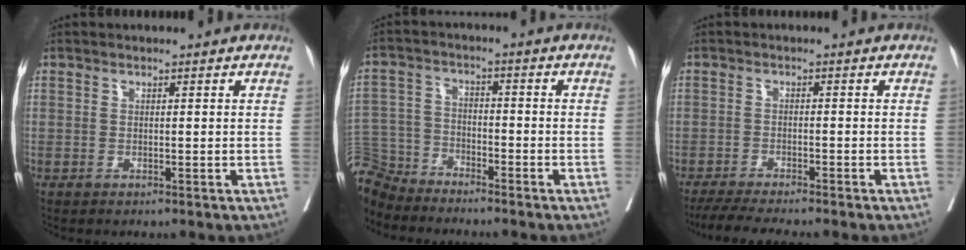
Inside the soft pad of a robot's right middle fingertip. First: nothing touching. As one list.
[{"total": 7.2, "force": [-6.9, 1.5, -0.7], "torque": [0.009, 0.004, -0.145]}, {"total": 7.0, "force": [-6.1, -0.6, 3.4], "torque": [-0.047, -0.018, -0.101]}]